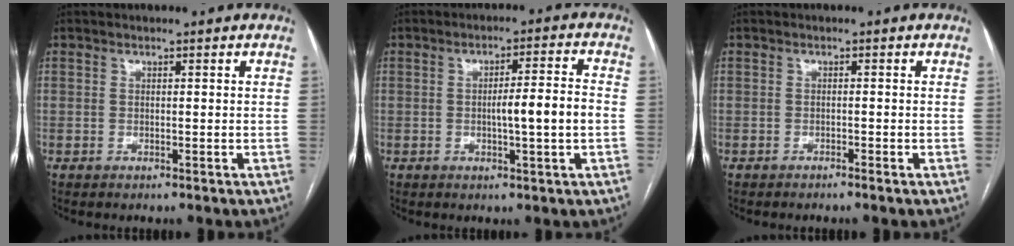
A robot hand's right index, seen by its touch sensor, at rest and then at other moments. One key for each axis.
{"total": 6.5, "fx": -0.9, "fy": 0.1, "fz": 6.5, "tx": -0.100, "ty": 0.008, "tz": -0.012}
{"total": 0.8, "fx": -0.7, "fy": -0.2, "fz": 0.4, "tx": -0.011, "ty": 0.001, "tz": -0.012}